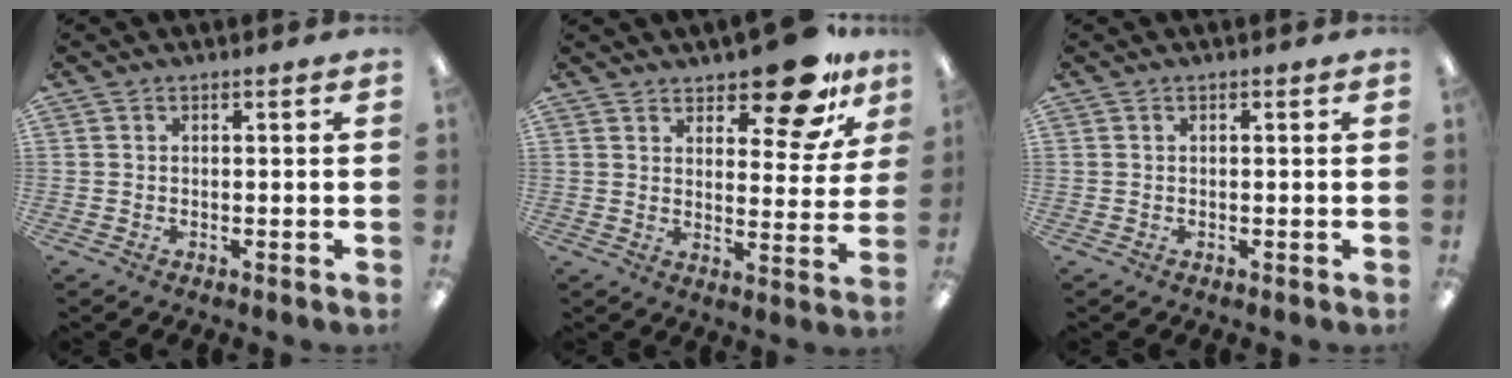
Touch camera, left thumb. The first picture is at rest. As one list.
[{"total": 13.4, "force": [10.1, 4.8, 7.3], "torque": [-0.091, -0.064, 0.173]}, {"total": 0.0}]